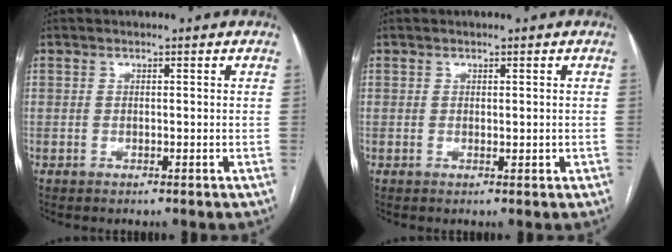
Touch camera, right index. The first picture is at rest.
{"total": 1.1, "force": [-0.1, 0.5, 1.0], "torque": [-0.015, -0.003, 0.005]}